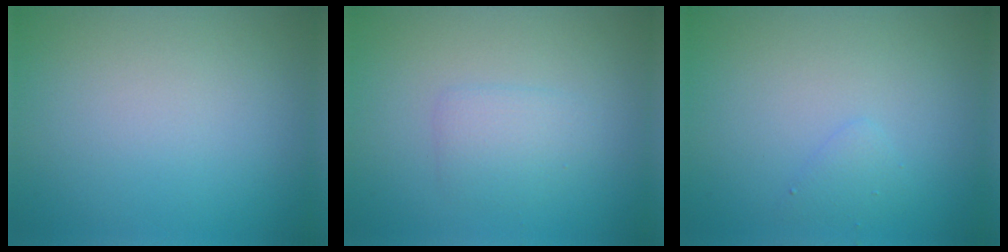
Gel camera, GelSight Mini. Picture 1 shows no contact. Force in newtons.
{"total": 1.9, "press": 1.9, "slide": 0.1}
{"total": 1.0, "press": 1.0, "slide": 0.1}